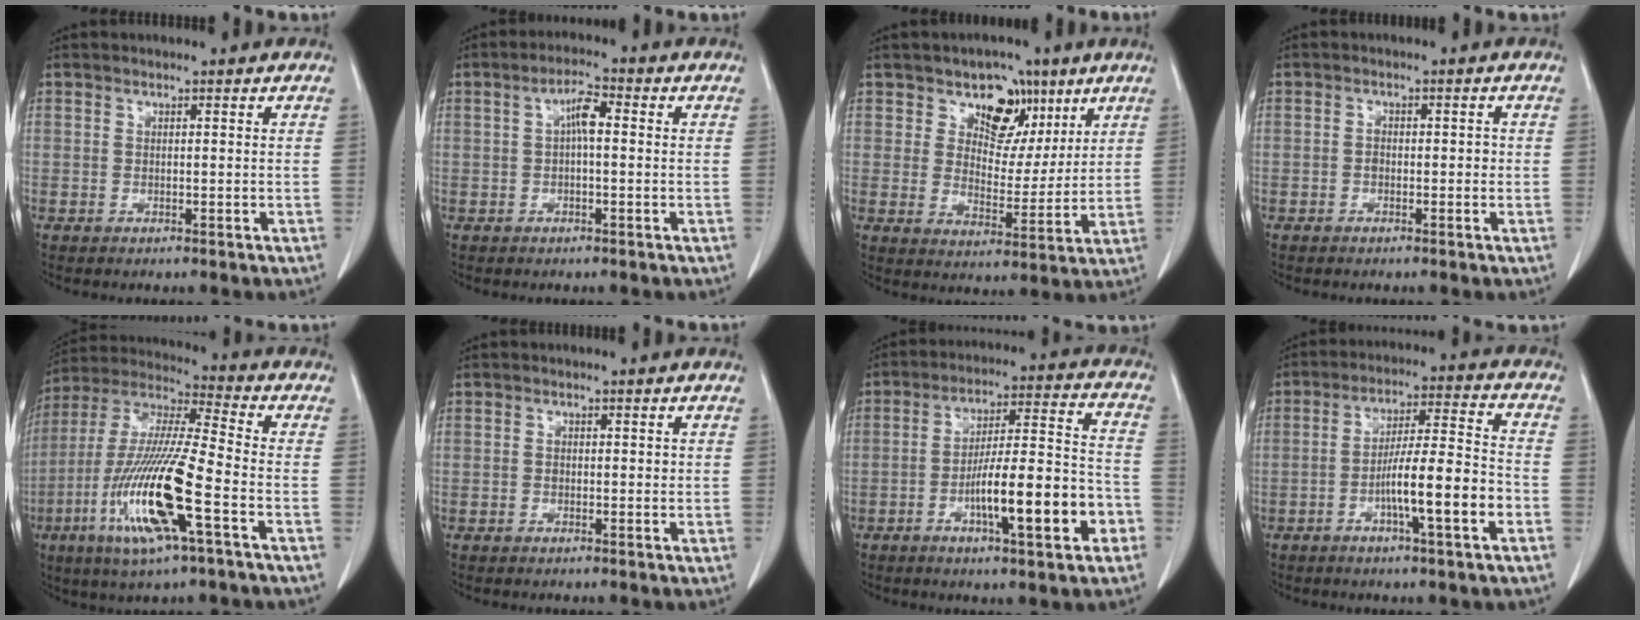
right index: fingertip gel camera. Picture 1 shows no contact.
{"total": 3.8, "force": [0.3, 1.0, 3.6], "torque": [-0.064, 0.012, 0.002]}
{"total": 8.4, "force": [4.9, 5.8, 3.6], "torque": [-0.043, 0.008, 0.080]}
{"total": 1.7, "force": [-0.6, 1.1, 1.1], "torque": [-0.012, 0.006, -0.010]}
{"total": 18.1, "force": [-6.3, 1.3, 16.9], "torque": [-0.354, -0.021, -0.122]}
{"total": 1.0, "force": [-0.2, 0.8, 0.7], "torque": [-0.007, 0.003, -0.004]}
{"total": 14.5, "force": [-5.6, 2.2, 13.2], "torque": [-0.213, 0.014, -0.083]}
{"total": 11.2, "force": [-4.2, 0.5, 10.4], "torque": [-0.174, 0.009, -0.069]}